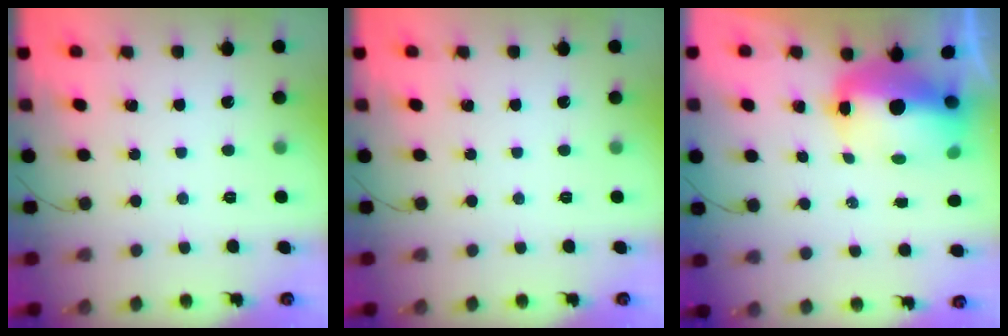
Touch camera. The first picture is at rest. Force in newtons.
{"total": 0.0}
{"total": 11.8, "press": 11.5, "slide": 2.5}